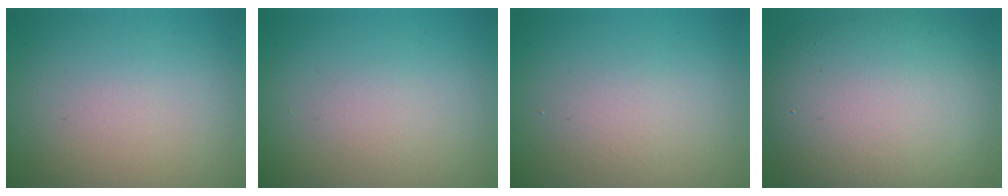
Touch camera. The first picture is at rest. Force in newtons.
{"total": 0.9, "press": 0.9, "slide": 0.1}
{"total": 1.3, "press": 1.3, "slide": 0.1}
{"total": 13.8, "press": 13.7, "slide": 0.7}